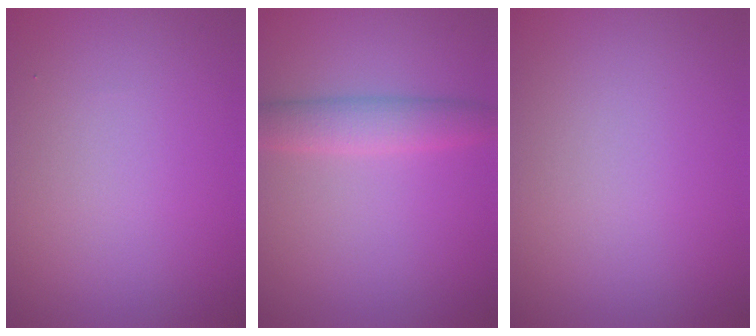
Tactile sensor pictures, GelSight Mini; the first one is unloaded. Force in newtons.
{"total": 2.9, "press": 2.9, "slide": 0.2}
{"total": 0.0}